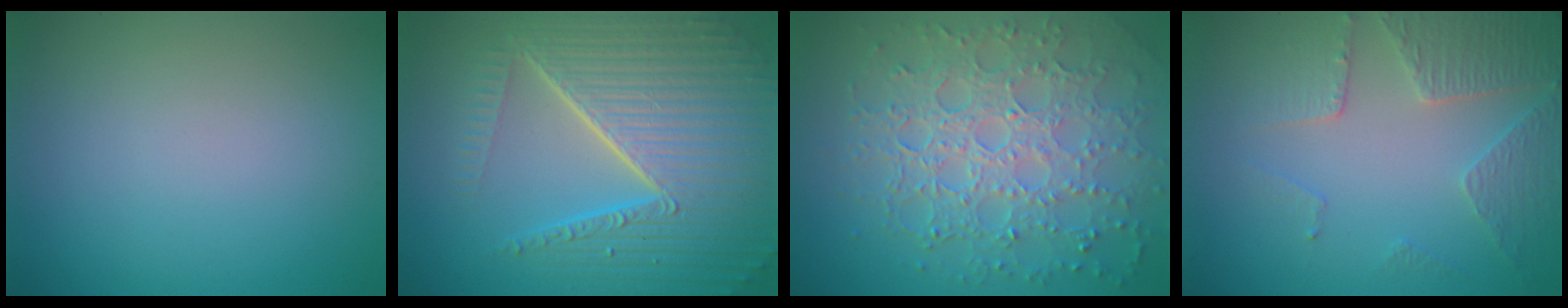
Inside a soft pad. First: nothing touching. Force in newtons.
{"total": 10.1, "press": 6.3, "slide": 7.9}
{"total": 7.7, "press": 5.4, "slide": 5.5}
{"total": 4.5, "press": 3.3, "slide": 3.1}